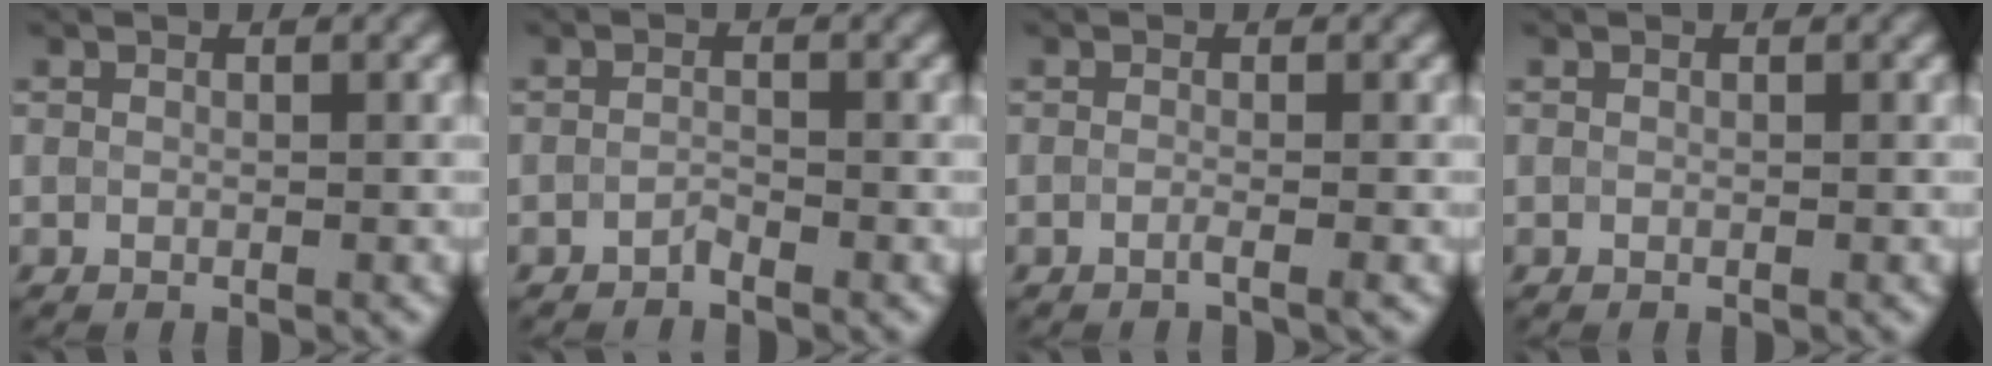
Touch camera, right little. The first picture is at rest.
{"total": 1.5, "force": [-1.2, -0.4, -0.7], "torque": [0.008, 0.001, -0.019]}
{"total": 1.0, "force": [-1.0, -0.1, 0.4], "torque": [-0.002, -0.005, -0.018]}
{"total": 0.0}